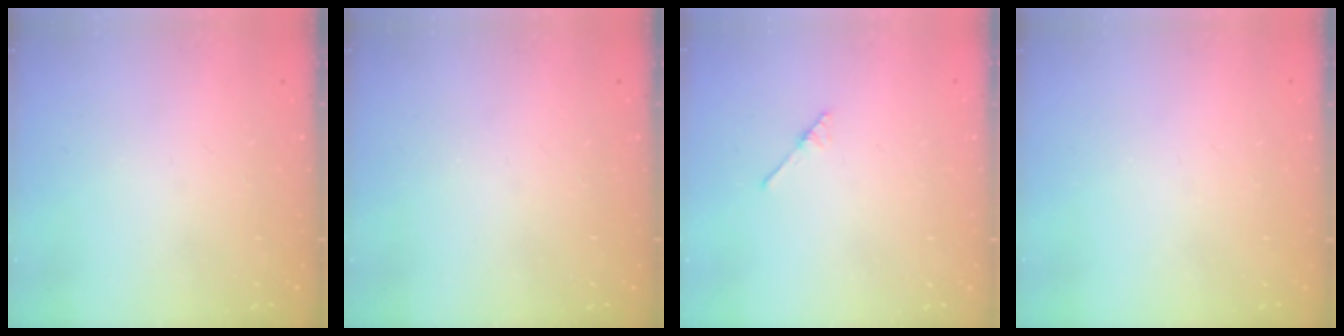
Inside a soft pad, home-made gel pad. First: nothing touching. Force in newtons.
{"total": 0.0}
{"total": 1.9, "press": 1.8, "slide": 0.3}
{"total": 0.0}